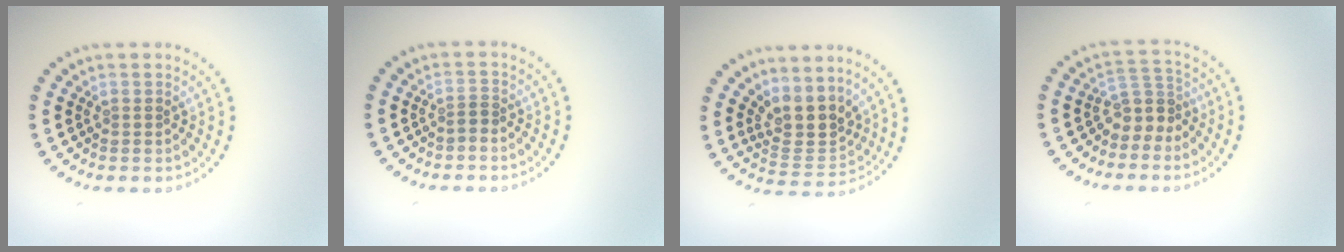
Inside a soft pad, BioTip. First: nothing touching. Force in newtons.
{"total": 0.7, "press": 0.3, "slide": 0.6}
{"total": 3.9, "press": 3.2, "slide": 2.3}
{"total": 3.0, "press": 2.2, "slide": 2.0}